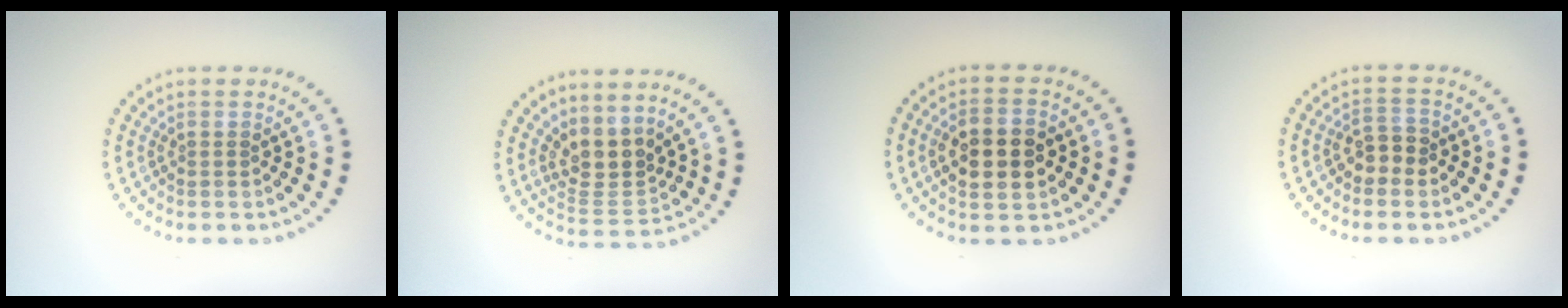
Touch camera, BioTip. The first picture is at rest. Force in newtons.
{"total": 3.3, "press": 2.5, "slide": 2.2}
{"total": 5.0, "press": 5.0, "slide": 0.3}
{"total": 2.1, "press": 2.0, "slide": 0.5}